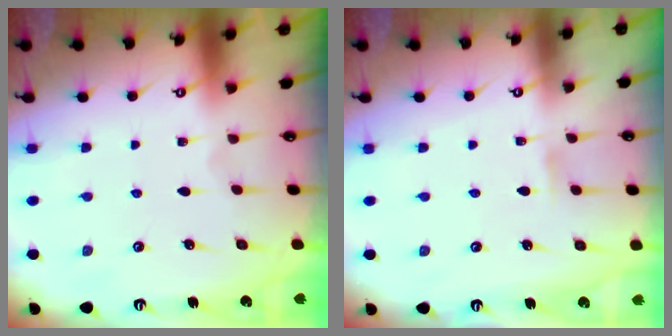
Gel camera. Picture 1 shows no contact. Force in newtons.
{"total": 3.2, "press": 3.2, "slide": 0.3}